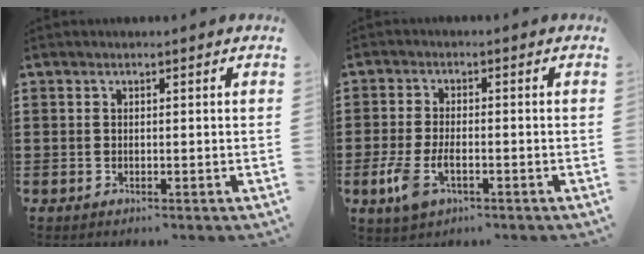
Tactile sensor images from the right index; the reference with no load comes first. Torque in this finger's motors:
{"motor_torque": [1.53, 0.61, 0.27, 0.11]}